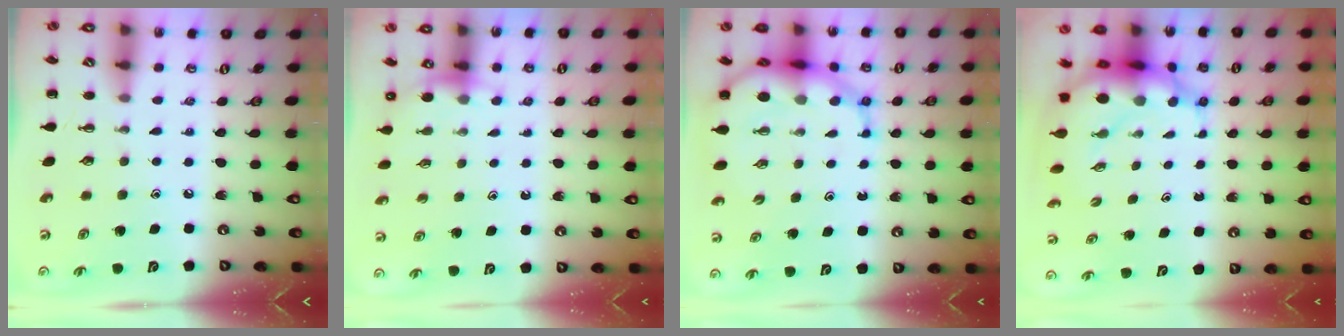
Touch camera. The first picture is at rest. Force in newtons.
{"total": 3.9, "press": 3.7, "slide": 1.2}
{"total": 10.7, "press": 10.4, "slide": 2.9}
{"total": 9.7, "press": 9.4, "slide": 2.3}